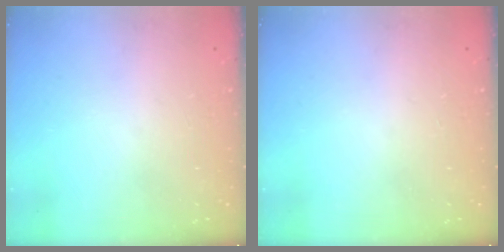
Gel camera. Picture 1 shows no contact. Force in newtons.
{"total": 0.0}